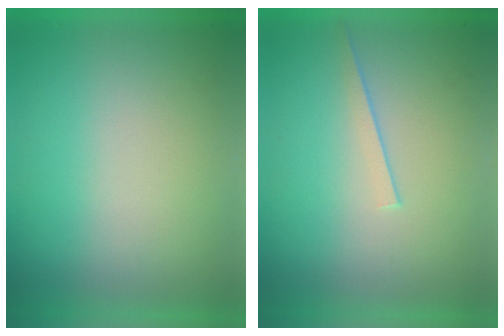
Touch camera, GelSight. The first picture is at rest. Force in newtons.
{"total": 1.1}